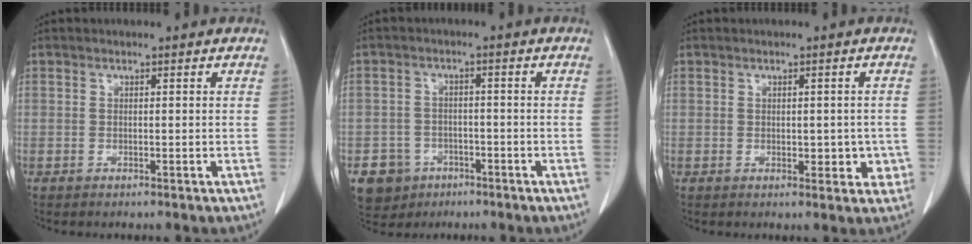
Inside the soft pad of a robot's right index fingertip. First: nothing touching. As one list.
[{"total": 7.1, "force": [-3.7, 5.9, 1.4], "torque": [-0.033, 0.010, -0.052]}, {"total": 4.8, "force": [-0.9, 2.8, 3.8], "torque": [-0.040, 0.010, -0.005]}]